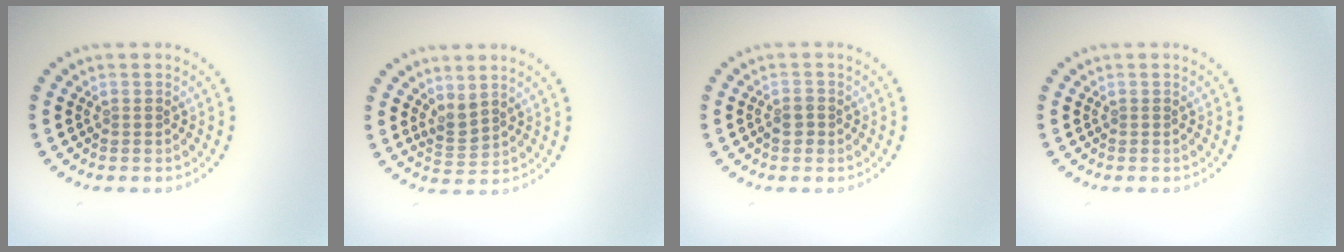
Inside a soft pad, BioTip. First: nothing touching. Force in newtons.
{"total": 1.7, "press": 1.4, "slide": 1.0}
{"total": 1.5, "press": 1.3, "slide": 0.7}
{"total": 0.0}